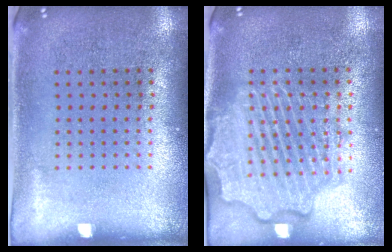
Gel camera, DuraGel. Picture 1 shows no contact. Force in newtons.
{"total": 3.1, "press": 3.1, "slide": 0.3}